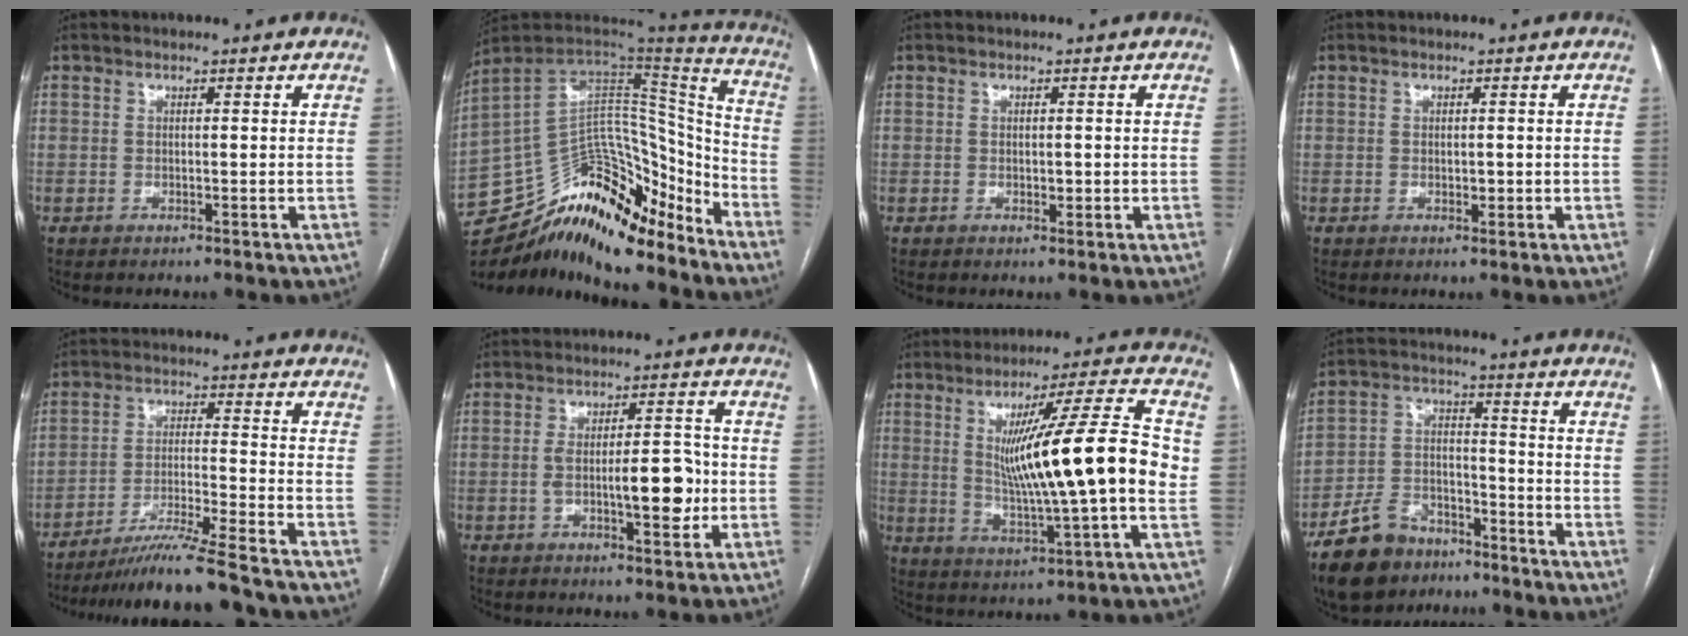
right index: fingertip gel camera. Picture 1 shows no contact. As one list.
[{"total": 25.4, "force": [-20.5, 9.6, 11.6], "torque": [-0.194, 0.045, -0.318]}, {"total": 1.2, "force": [-0.1, 0.7, 0.9], "torque": [-0.008, 0.000, 0.002]}, {"total": 1.2, "force": [-0.1, 0.8, 0.9], "torque": [-0.009, 0.000, 0.002]}, {"total": 12.4, "force": [-10.7, -1.6, 6.0], "torque": [-0.089, -0.024, -0.178]}, {"total": 9.1, "force": [-1.4, 2.7, 8.6], "torque": [-0.133, 0.015, -0.018]}, {"total": 18.5, "force": [1.6, -0.2, 18.4], "torque": [-0.296, -0.003, 0.020]}, {"total": 11.6, "force": [-8.4, 6.4, 4.6], "torque": [-0.106, 0.007, -0.149]}]